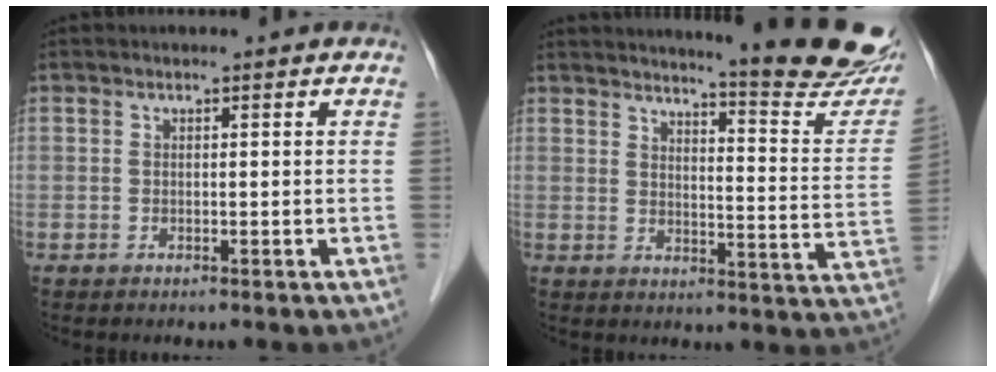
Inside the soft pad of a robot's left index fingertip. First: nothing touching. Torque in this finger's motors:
{"motor_torque": [1.06, -1.08, 0.34, 0.01]}